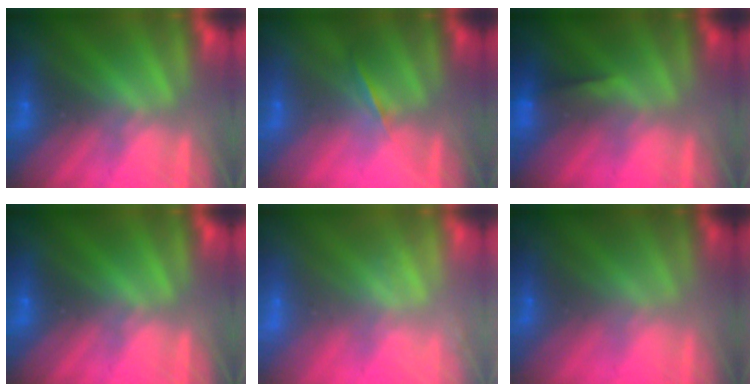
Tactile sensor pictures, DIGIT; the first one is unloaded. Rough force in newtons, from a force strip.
{"total": 1.3}
{"total": 4.6}
{"total": 0.0}
{"total": 2.0}
{"total": 1.6}